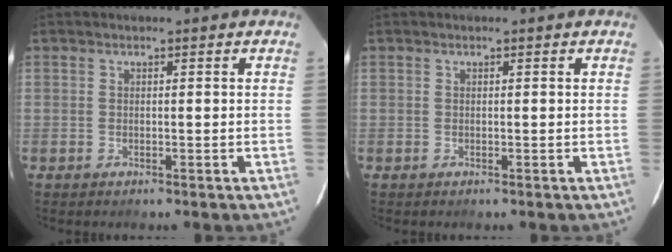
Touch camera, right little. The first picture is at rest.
{"total": 0.0}